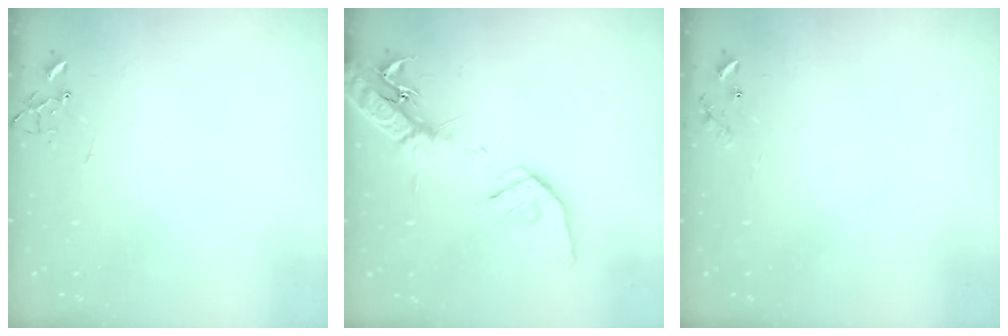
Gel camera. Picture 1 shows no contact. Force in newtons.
{"total": 19.4, "press": 19.1, "slide": 3.5}
{"total": 7.2, "press": 7.2, "slide": 0.5}